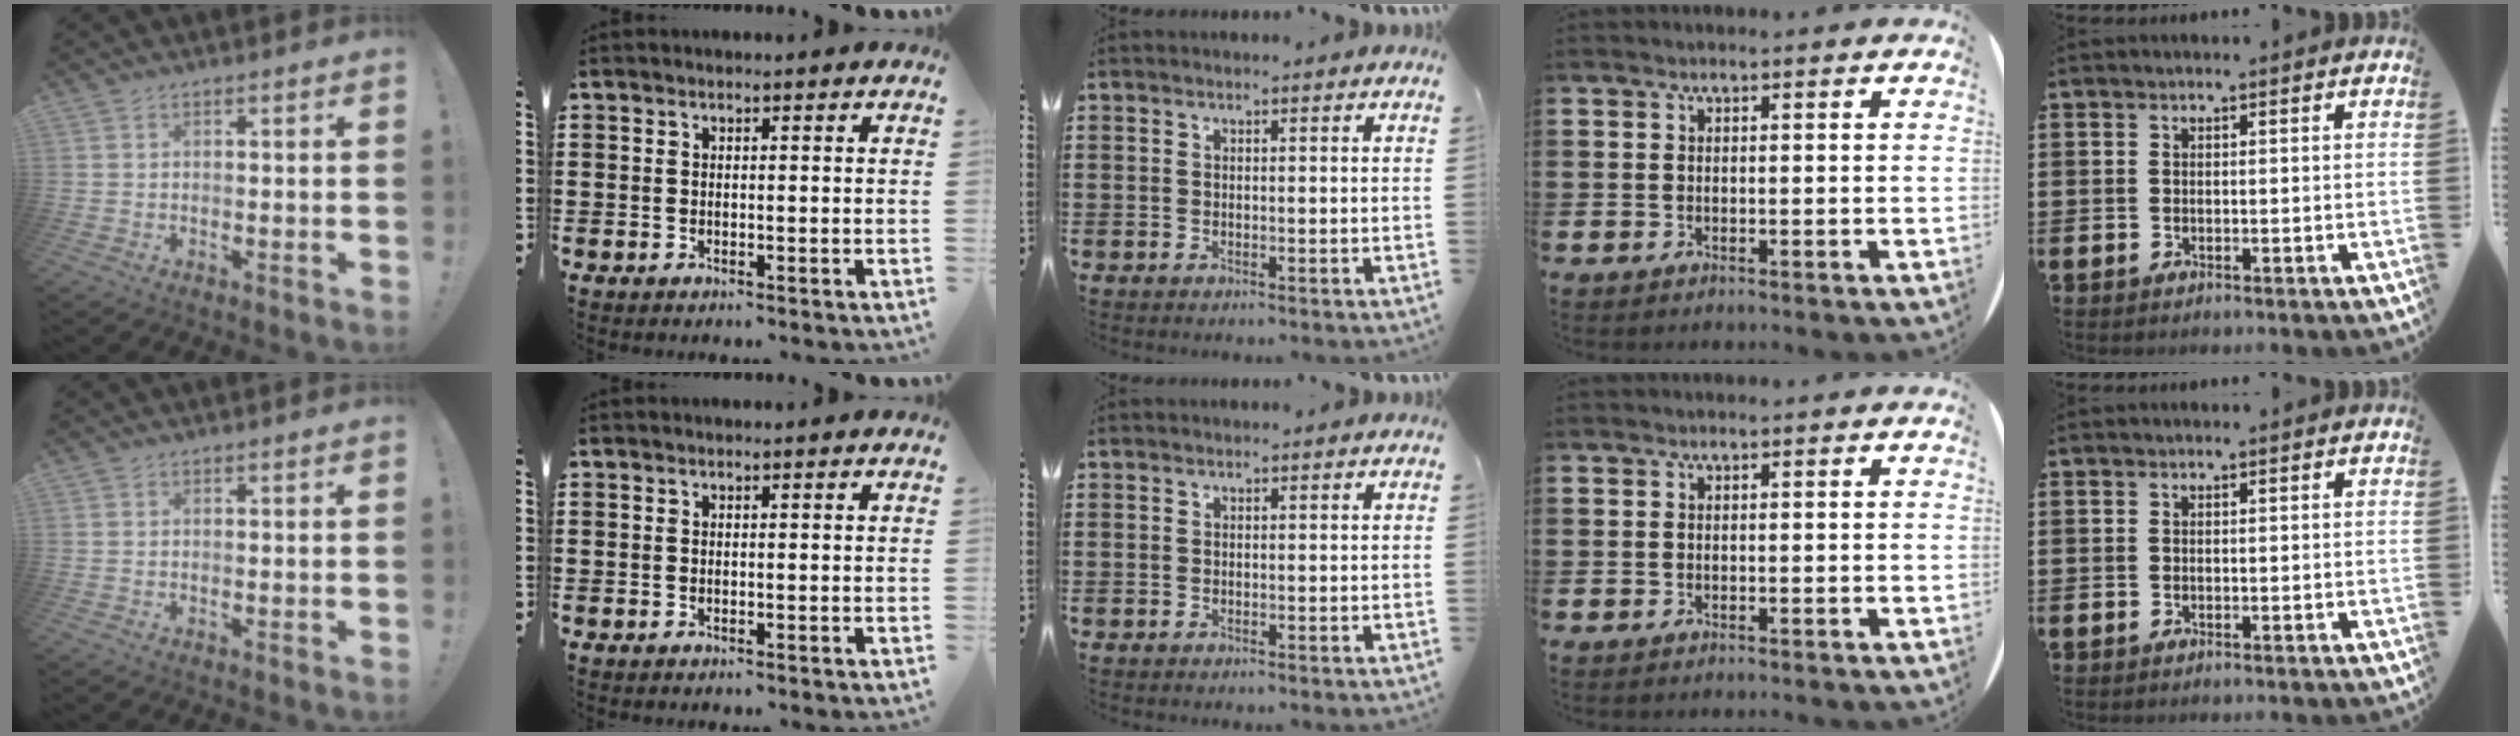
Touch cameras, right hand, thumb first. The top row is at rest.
{}